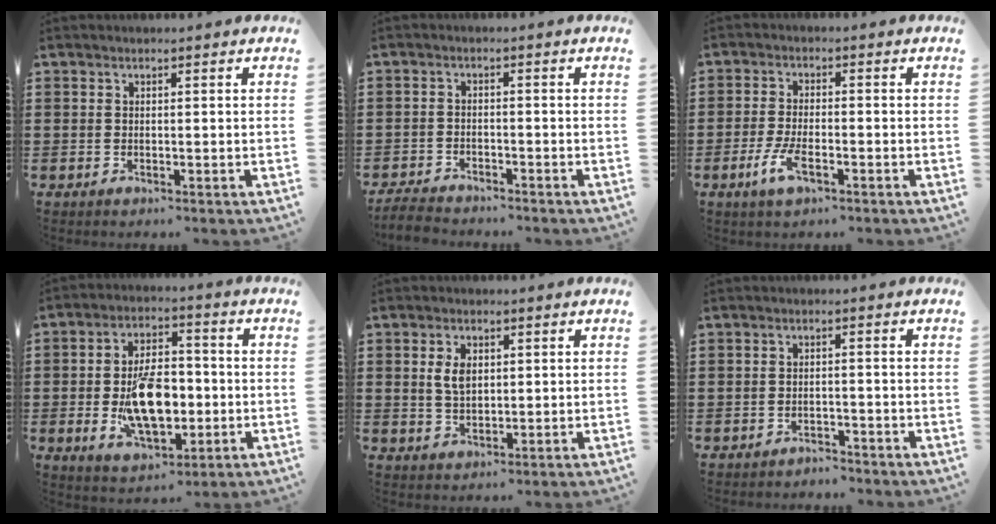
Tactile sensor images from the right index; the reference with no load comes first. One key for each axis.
{"total": 3.2, "fx": -3.1, "fy": 0.5, "fz": 0.5, "tx": -0.017, "ty": 0.000, "tz": -0.066}
{"total": 4.9, "fx": -2.2, "fy": 1.7, "fz": 4.0, "tx": -0.094, "ty": -0.006, "tz": -0.046}
{"total": 11.4, "fx": -1.9, "fy": 6.2, "fz": 9.4, "tx": -0.167, "ty": -0.004, "tz": -0.036}
{"total": 3.9, "fx": 0.9, "fy": 2.3, "fz": 3.0, "tx": -0.065, "ty": 0.010, "tz": 0.016}
{"total": 1.9, "fx": -1.9, "fy": 0.2, "fz": -0.1, "tx": -0.005, "ty": 0.002, "tz": -0.042}